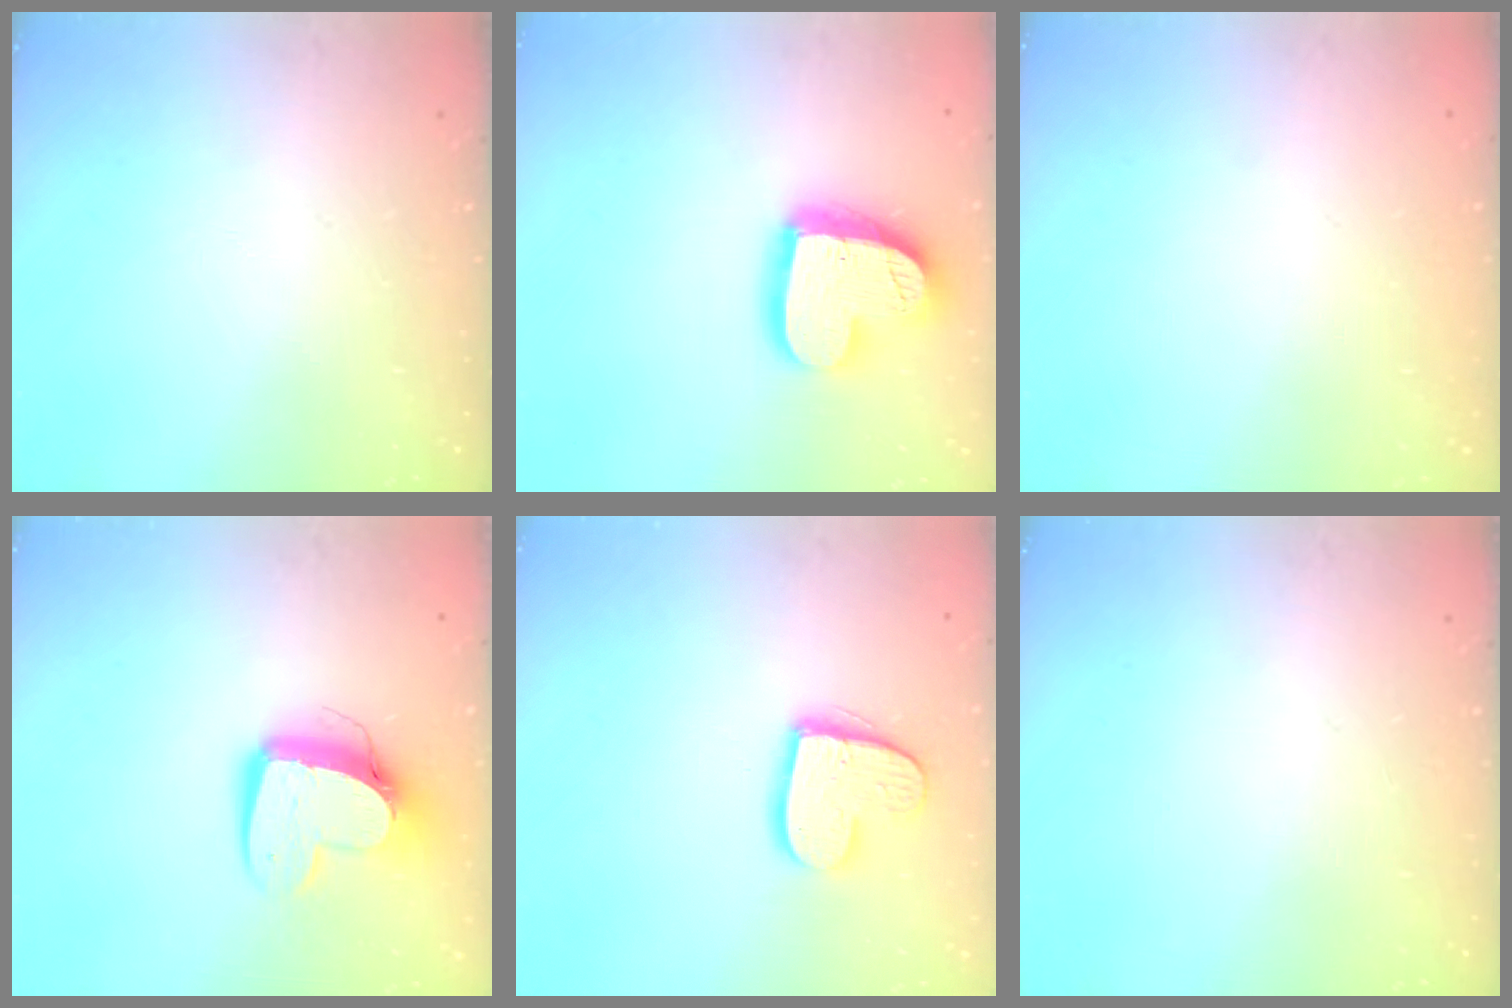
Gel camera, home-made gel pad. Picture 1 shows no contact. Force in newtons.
{"total": 17.8, "press": 17.8, "slide": 1.4}
{"total": 0.0}
{"total": 12.2, "press": 12.1, "slide": 1.3}
{"total": 13.1, "press": 13.1, "slide": 0.9}
{"total": 0.0}